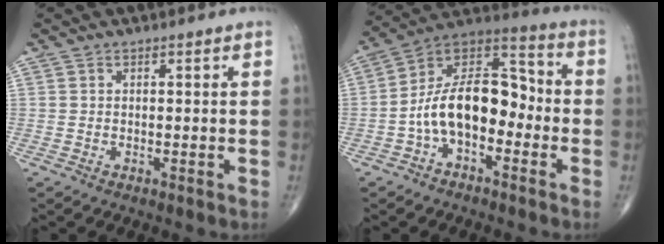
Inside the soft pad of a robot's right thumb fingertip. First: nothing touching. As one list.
[{"total": 15.5, "force": [-3.4, 8.9, 12.2], "torque": [-0.187, 0.061, -0.070]}]